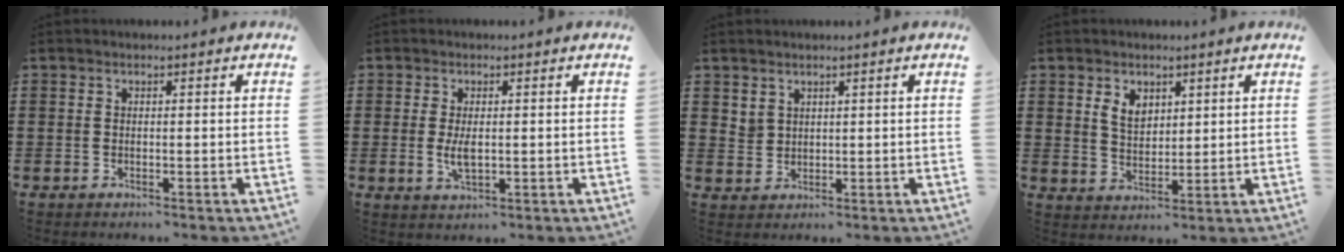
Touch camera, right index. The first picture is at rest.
{"total": 3.6, "force": [0.1, 1.8, 3.1], "torque": [-0.068, 0.001, -0.001]}
{"total": 2.4, "force": [1.9, 1.6, 0.2], "torque": [-0.010, 0.003, 0.038]}
{"total": 4.0, "force": [2.1, 2.7, 2.1], "torque": [-0.050, 0.009, 0.037]}